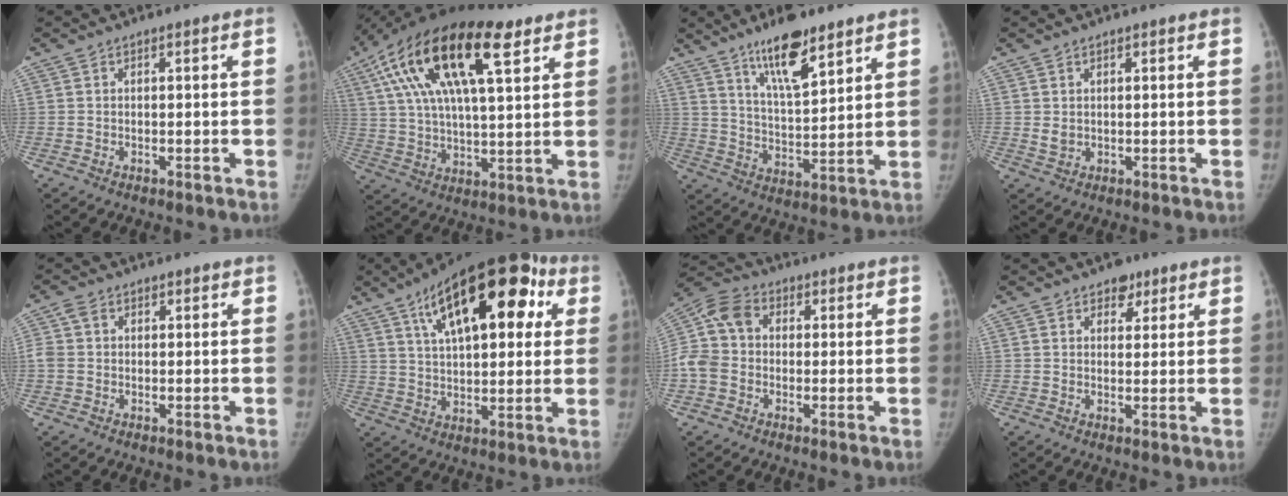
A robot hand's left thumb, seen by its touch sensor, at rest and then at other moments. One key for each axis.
{"total": 23.7, "fx": 11.0, "fy": 9.0, "fz": 19.1, "tx": -0.347, "ty": 0.008, "tz": 0.188}
{"total": 12.4, "fx": 8.3, "fy": 3.6, "fz": 8.5, "tx": -0.125, "ty": -0.050, "tz": 0.145}
{"total": 1.7, "fx": 0.3, "fy": 1.3, "fz": 1.0, "tx": -0.009, "ty": -0.004, "tz": 0.010}
{"total": 3.3, "fx": 0.3, "fy": 2.7, "fz": 1.9, "tx": -0.045, "ty": 0.011, "tz": 0.003}
{"total": 23.3, "fx": 9.1, "fy": 10.9, "fz": 18.5, "tx": -0.252, "ty": 0.014, "tz": 0.139}
{"total": 9.6, "fx": -0.8, "fy": 7.9, "fz": 5.4, "tx": -0.110, "ty": 0.031, "tz": -0.029}
{"total": 3.4, "fx": 2.0, "fy": 2.4, "fz": 1.2, "tx": 0.011, "ty": -0.009, "tz": 0.026}